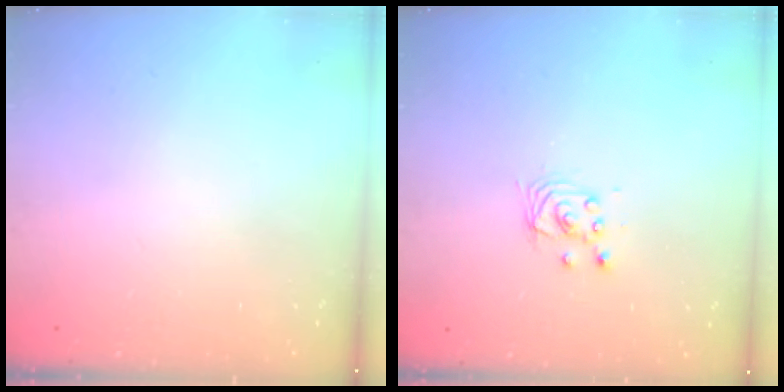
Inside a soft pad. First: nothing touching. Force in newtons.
{"total": 2.9, "press": 2.9, "slide": 0.2}